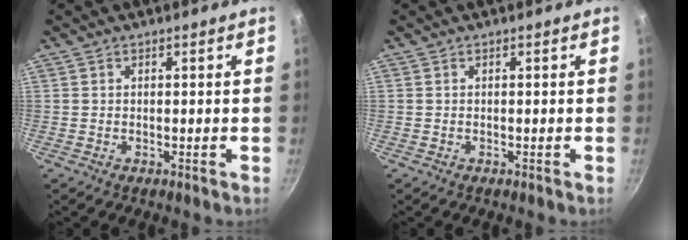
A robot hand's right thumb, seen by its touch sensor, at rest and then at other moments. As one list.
[{"total": 0.0}]